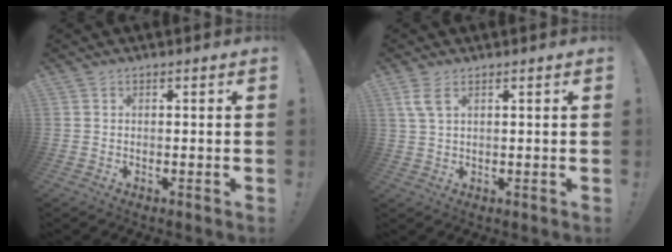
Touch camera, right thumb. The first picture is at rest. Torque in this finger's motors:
{"motor_torque": [0.04, 0.06, 0.37, 0.26, 0.01]}